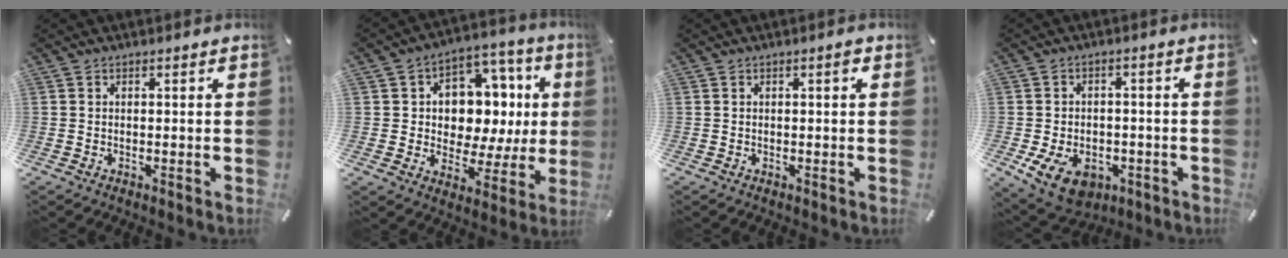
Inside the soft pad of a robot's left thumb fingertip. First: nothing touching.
{"total": 11.9, "force": [2.5, 10.1, 5.8], "torque": [-0.070, -0.032, 0.053]}
{"total": 1.0, "force": [0.3, 0.2, 0.9], "torque": [-0.017, 0.004, 0.004]}
{"total": 9.2, "force": [-3.9, 6.4, 5.4], "torque": [-0.116, 0.011, -0.069]}